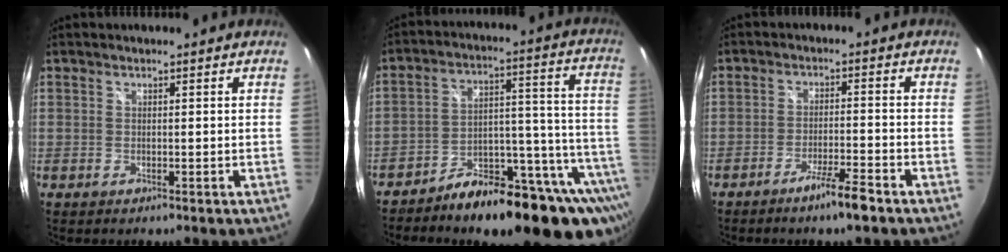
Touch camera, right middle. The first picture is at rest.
{"total": 22.8, "force": [-17.4, 7.3, 12.9], "torque": [-0.130, 0.013, -0.241]}
{"total": 5.3, "force": [-4.0, -0.1, 3.5], "torque": [-0.076, -0.002, -0.069]}